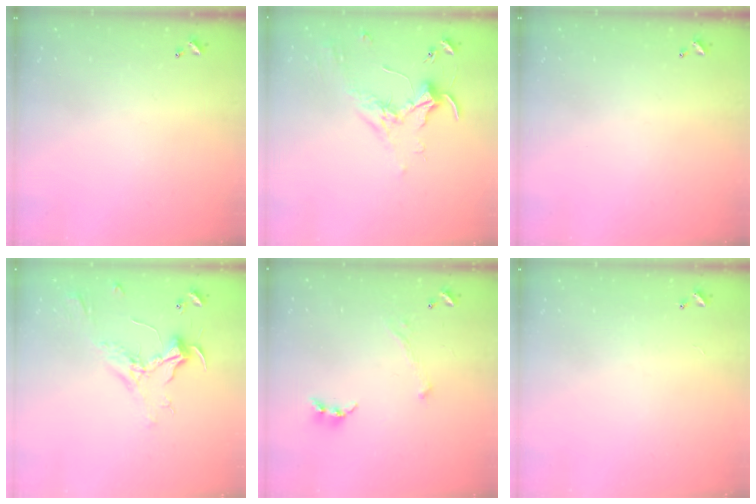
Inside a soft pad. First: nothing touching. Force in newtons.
{"total": 1.7, "press": 1.7, "slide": 0.4}
{"total": 0.0}
{"total": 2.3, "press": 2.2, "slide": 0.8}
{"total": 0.8, "press": 0.7, "slide": 0.4}
{"total": 2.4, "press": 2.4, "slide": 0.3}